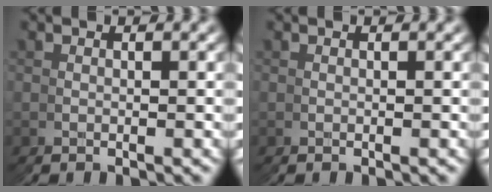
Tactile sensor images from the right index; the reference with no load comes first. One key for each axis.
{"total": 0.0}